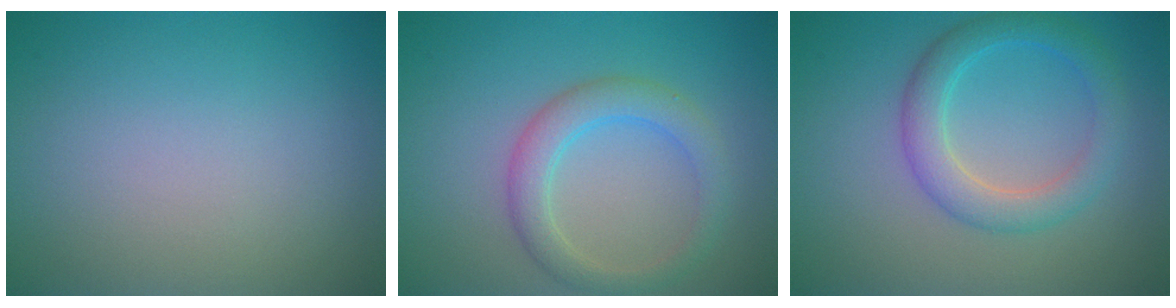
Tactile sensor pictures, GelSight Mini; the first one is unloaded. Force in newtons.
{"total": 3.4, "press": 3.4, "slide": 0.1}
{"total": 3.8, "press": 3.8, "slide": 0.1}